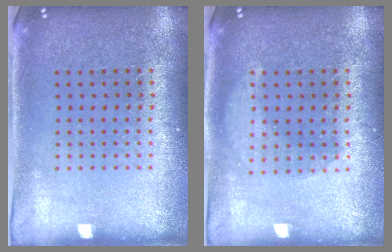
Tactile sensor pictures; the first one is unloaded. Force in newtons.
{"total": 1.9, "press": 1.9, "slide": 0.3}